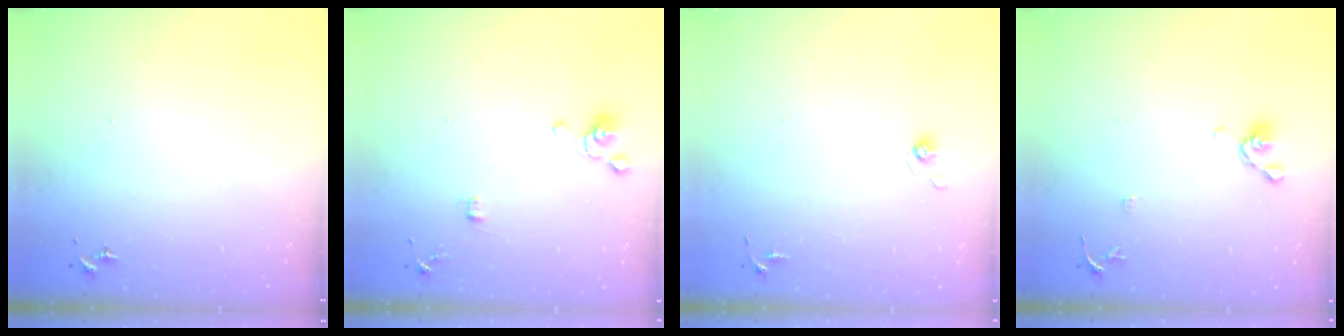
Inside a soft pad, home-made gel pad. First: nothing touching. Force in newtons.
{"total": 4.4, "press": 4.0, "slide": 1.8}
{"total": 4.7, "press": 4.4, "slide": 1.5}
{"total": 8.3, "press": 8.0, "slide": 2.1}